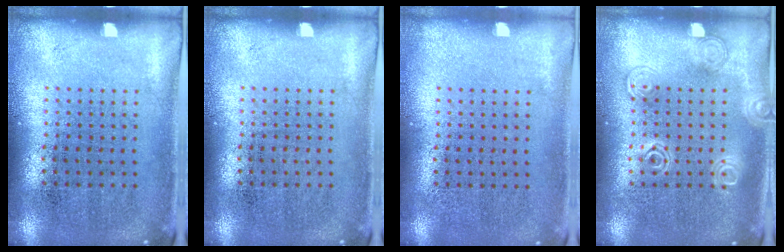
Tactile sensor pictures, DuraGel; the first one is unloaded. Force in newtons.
{"total": 0.0}
{"total": 0.0}
{"total": 2.1, "press": 2.0, "slide": 0.3}